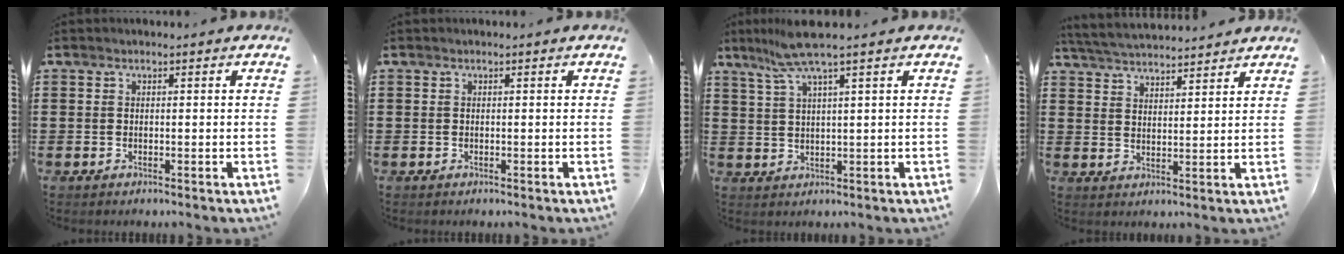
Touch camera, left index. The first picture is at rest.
{"total": 0.0}
{"total": 6.2, "force": [3.9, -0.3, 4.7], "torque": [-0.110, -0.006, 0.067]}
{"total": 4.1, "force": [4.1, -0.1, 0.4], "torque": [-0.024, -0.020, 0.072]}